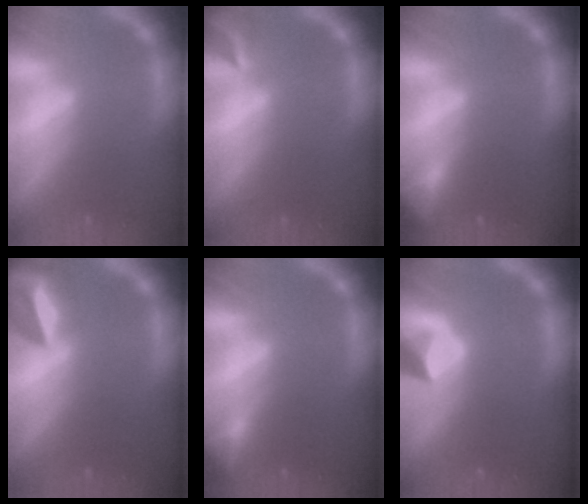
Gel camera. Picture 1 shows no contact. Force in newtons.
{"total": 2.4}
{"total": 2.4}
{"total": 7.4}
{"total": 1.9}
{"total": 2.4}